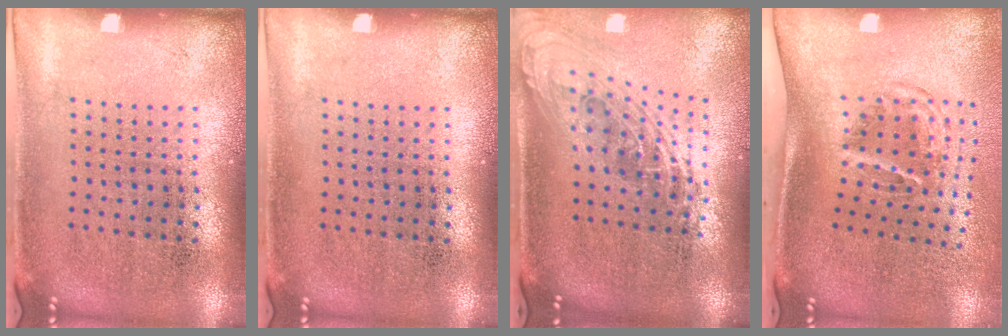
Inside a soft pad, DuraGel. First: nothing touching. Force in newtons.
{"total": 0.0}
{"total": 2.2, "press": 1.6, "slide": 1.5}
{"total": 1.9, "press": 1.2, "slide": 1.5}